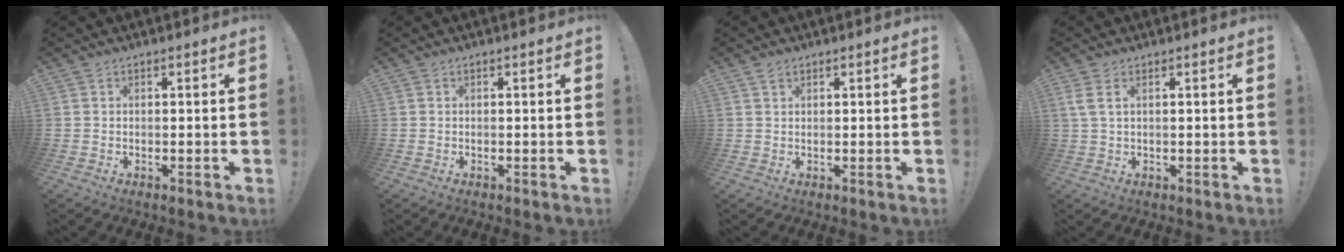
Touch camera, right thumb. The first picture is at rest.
{"total": 0.0}
{"total": 1.5, "force": [1.2, 0.7, 0.7], "torque": [-0.008, -0.004, 0.021]}
{"total": 3.1, "force": [1.3, 0.9, 2.6], "torque": [-0.057, 0.002, 0.026]}